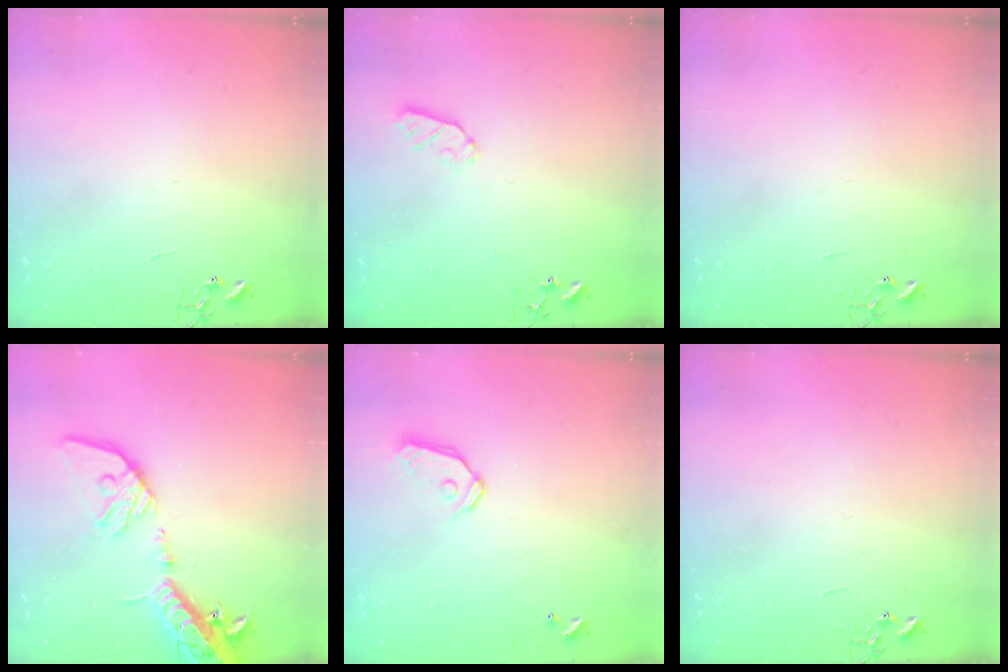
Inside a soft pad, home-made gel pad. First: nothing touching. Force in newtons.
{"total": 5.5, "press": 5.4, "slide": 1.1}
{"total": 0.0}
{"total": 19.7, "press": 19.2, "slide": 4.1}
{"total": 9.2, "press": 9.2, "slide": 1.0}
{"total": 0.0}